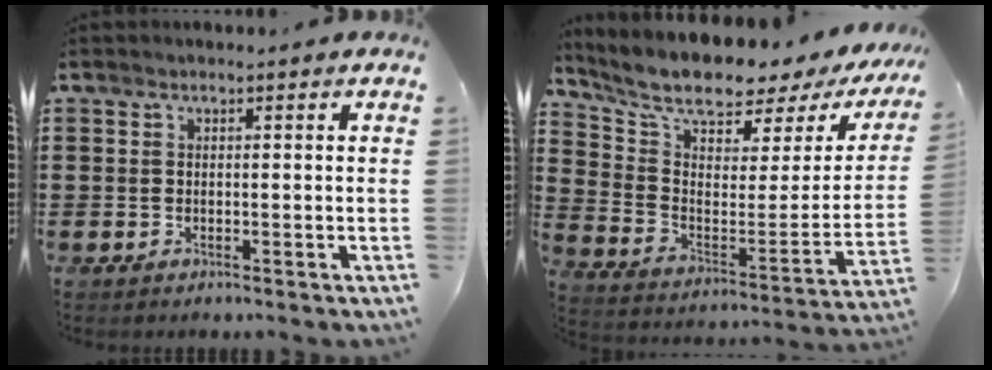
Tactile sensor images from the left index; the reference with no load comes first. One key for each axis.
{"total": 7.1, "fx": 6.3, "fy": 1.6, "fz": 2.8, "tx": -0.074, "ty": -0.064, "tz": 0.102}